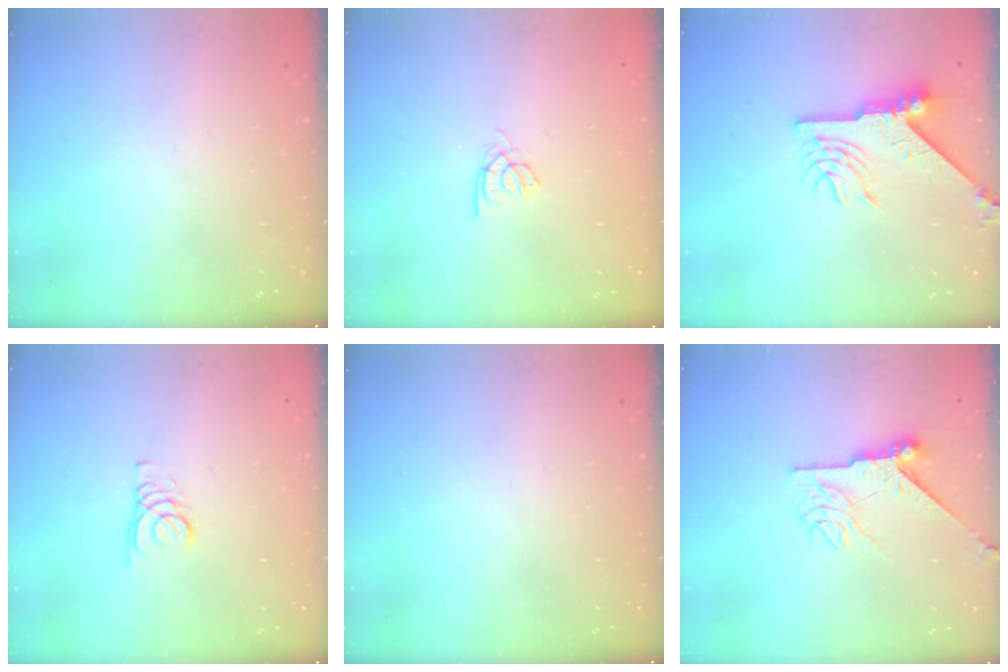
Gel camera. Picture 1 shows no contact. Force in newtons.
{"total": 2.2, "press": 2.1, "slide": 0.4}
{"total": 8.9, "press": 8.9, "slide": 1.1}
{"total": 1.8, "press": 1.8, "slide": 0.2}
{"total": 0.0}
{"total": 8.1, "press": 8.1, "slide": 0.5}